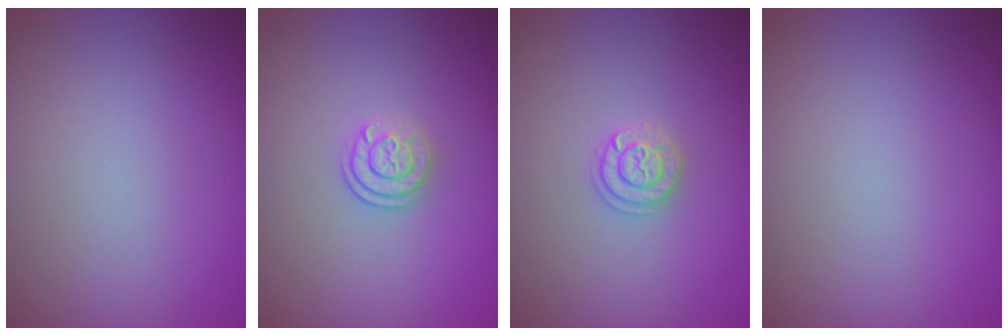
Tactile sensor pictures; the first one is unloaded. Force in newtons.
{"total": 2.2, "press": 1.8, "slide": 1.3}
{"total": 1.8, "press": 1.8, "slide": 0.3}
{"total": 0.0}